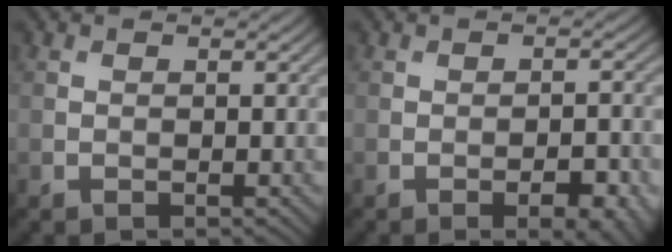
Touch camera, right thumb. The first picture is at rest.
{"total": 5.6, "force": [-2.7, 2.0, 4.4], "torque": [-0.054, -0.001, -0.024]}